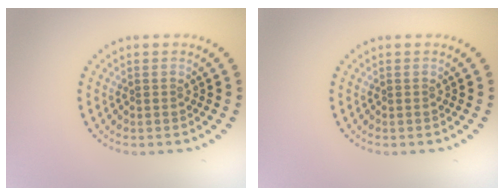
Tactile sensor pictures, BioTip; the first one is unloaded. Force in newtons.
{"total": 0.0}